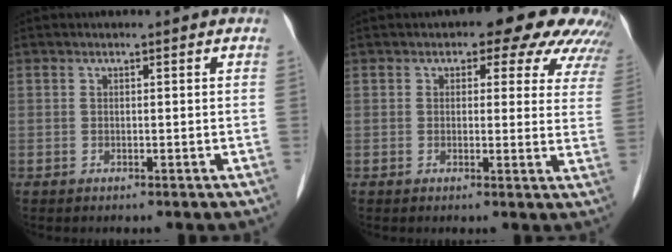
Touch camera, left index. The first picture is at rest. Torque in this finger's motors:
{"motor_torque": [1.07, -1.07, 0.22, 0.04]}